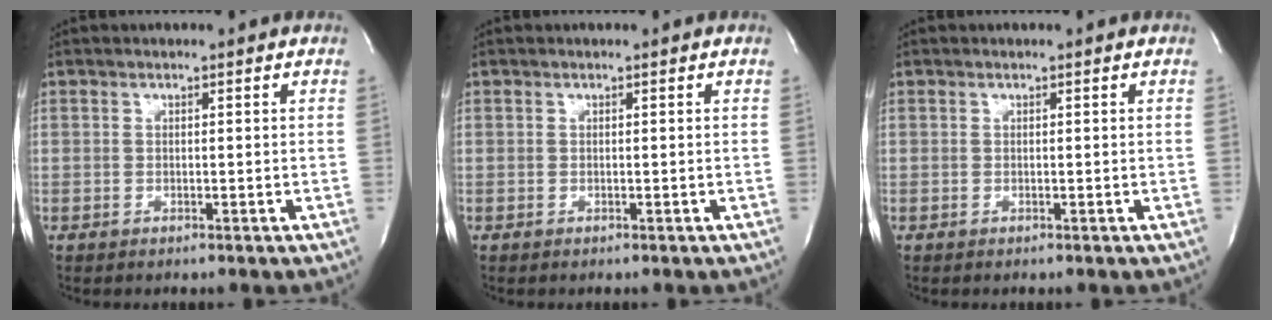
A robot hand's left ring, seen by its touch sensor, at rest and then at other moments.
{"total": 0.0}
{"total": 0.0}